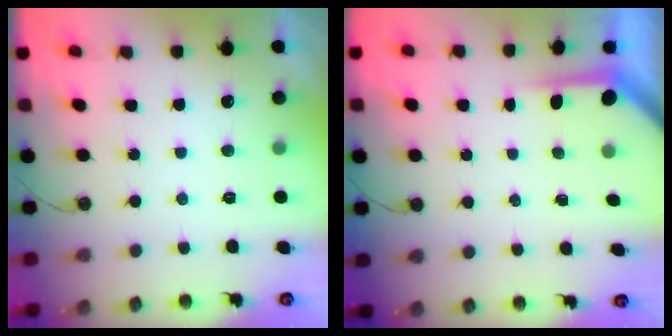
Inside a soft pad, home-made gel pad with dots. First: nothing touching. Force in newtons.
{"total": 3.8, "press": 3.7, "slide": 0.3}